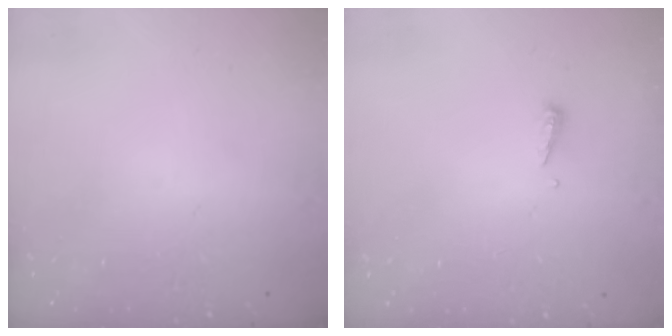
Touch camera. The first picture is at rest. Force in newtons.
{"total": 5.3, "press": 5.3, "slide": 0.5}